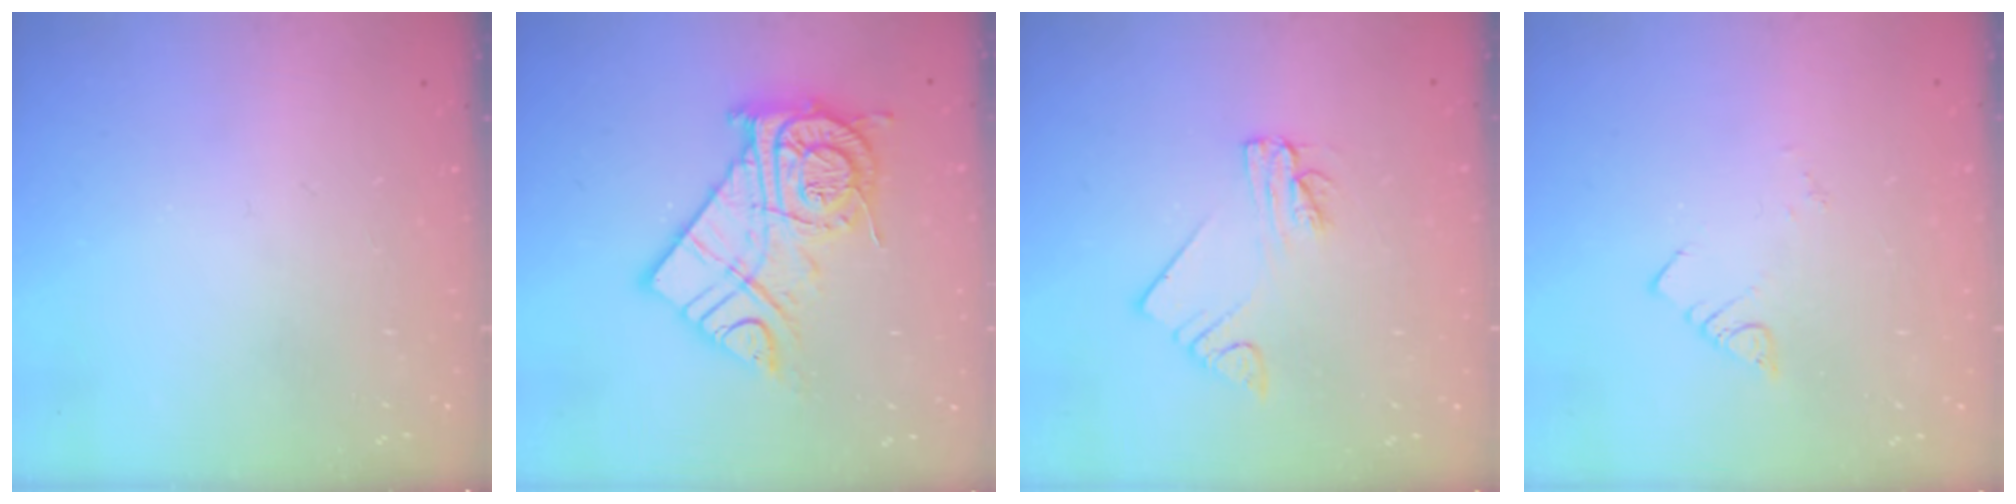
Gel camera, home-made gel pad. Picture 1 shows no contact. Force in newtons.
{"total": 15.8, "press": 15.7, "slide": 1.3}
{"total": 2.2, "press": 2.2, "slide": 0.1}
{"total": 1.9, "press": 1.9, "slide": 0.1}